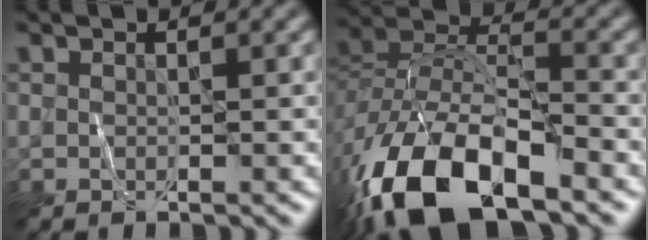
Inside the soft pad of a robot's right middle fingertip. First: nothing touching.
{"total": 13.6, "force": [-8.3, 6.1, 8.9], "torque": [-0.181, -0.011, -0.158]}